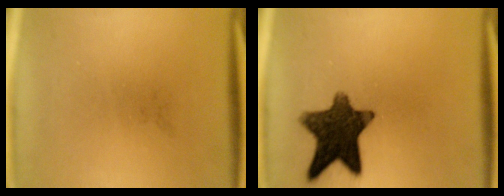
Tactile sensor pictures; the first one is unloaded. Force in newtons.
{"total": 12.3}